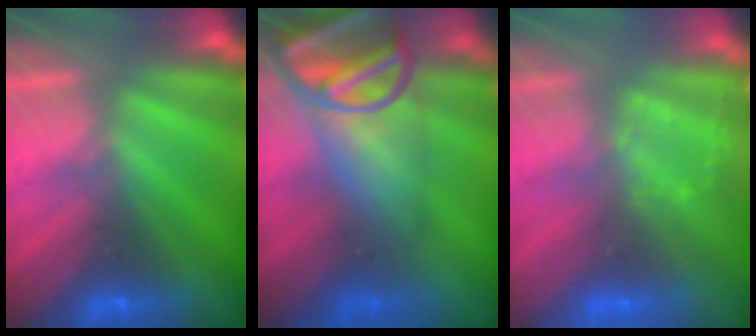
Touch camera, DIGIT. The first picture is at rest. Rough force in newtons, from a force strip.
{"total": 8.3}
{"total": 3.0}